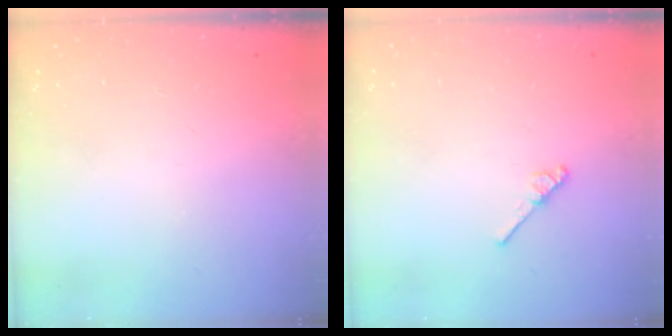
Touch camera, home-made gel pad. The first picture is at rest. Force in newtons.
{"total": 3.0, "press": 2.9, "slide": 0.5}